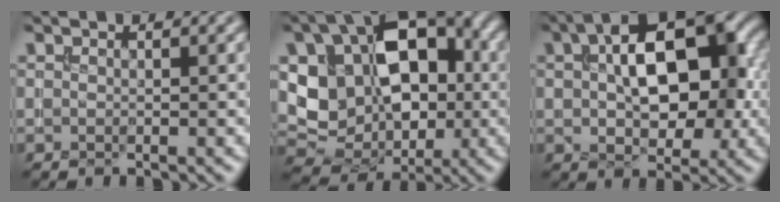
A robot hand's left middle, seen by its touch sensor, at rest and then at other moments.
{"total": 12.6, "force": [0.9, 9.0, 8.8], "torque": [-0.136, -0.004, 0.022]}
{"total": 10.9, "force": [1.7, 6.2, 8.8], "torque": [-0.129, 0.015, 0.020]}